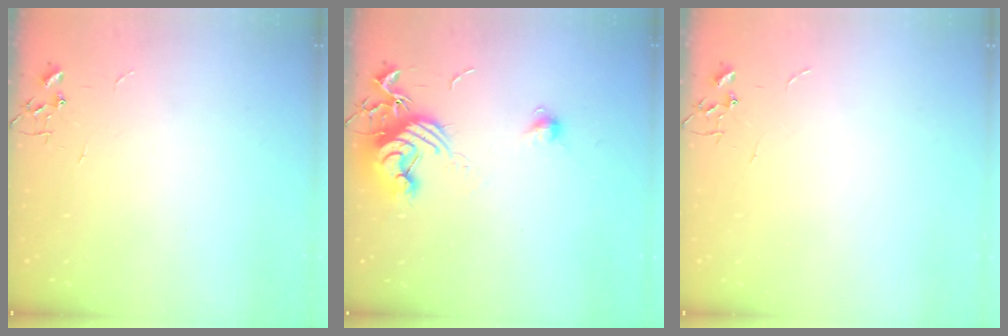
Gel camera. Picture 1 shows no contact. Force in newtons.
{"total": 12.3, "press": 12.3, "slide": 0.7}
{"total": 0.0}